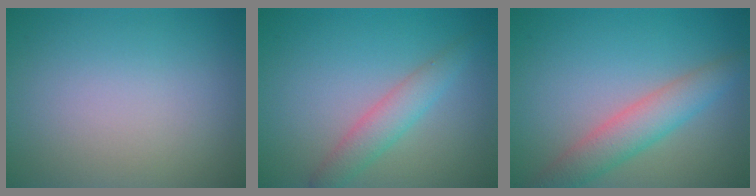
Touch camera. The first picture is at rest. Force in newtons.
{"total": 2.8, "press": 2.8, "slide": 0.1}
{"total": 4.0, "press": 4.0, "slide": 0.2}